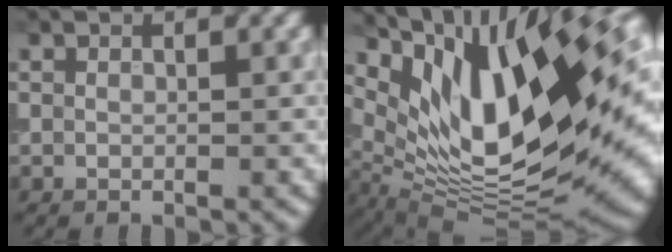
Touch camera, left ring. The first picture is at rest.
{"total": 17.5, "force": [7.0, 6.8, 14.5], "torque": [-0.245, 0.016, 0.123]}